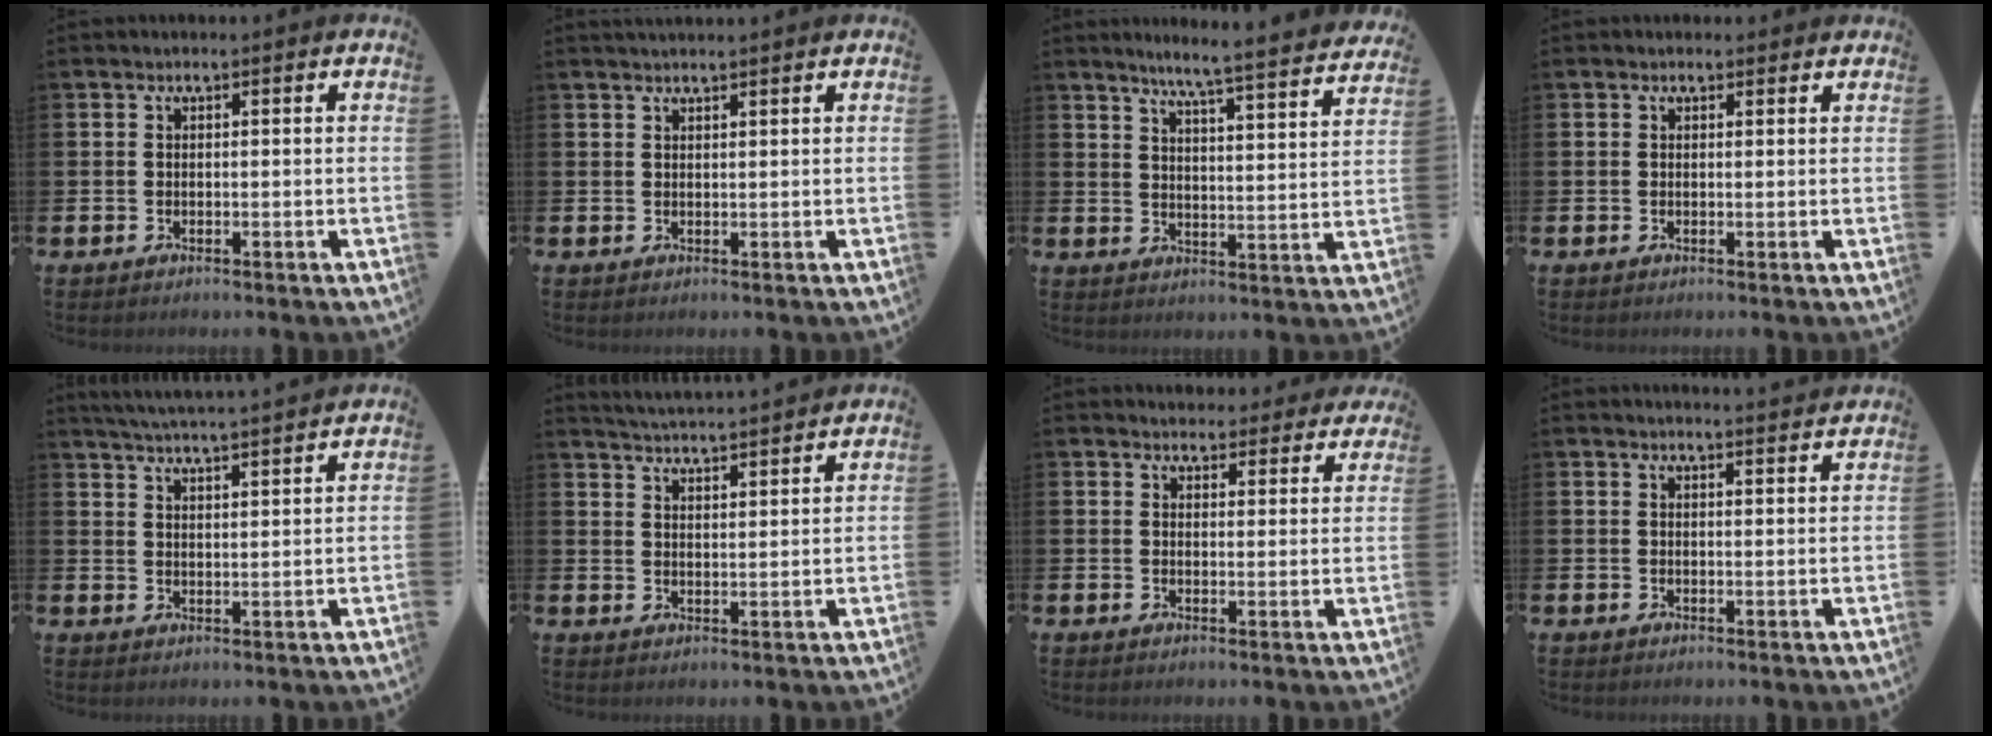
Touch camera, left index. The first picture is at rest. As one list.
[{"total": 1.4, "force": [1.3, -0.1, 0.3], "torque": [-0.004, -0.002, 0.024]}, {"total": 6.1, "force": [5.7, -0.7, 2.1], "torque": [-0.055, -0.047, 0.094]}, {"total": 0.8, "force": [0.6, 0.5, 0.1], "torque": [0.008, 0.002, 0.008]}, {"total": 4.8, "force": [4.7, -0.7, 0.5], "torque": [-0.028, -0.026, 0.084]}, {"total": 4.5, "force": [4.5, -0.3, 0.1], "torque": [-0.020, -0.030, 0.082]}, {"total": 3.7, "force": [3.5, 1.2, -0.1], "torque": [0.003, -0.020, 0.062]}, {"total": 2.3, "force": [2.3, -0.2, -0.2], "torque": [0.009, -0.017, 0.039]}]